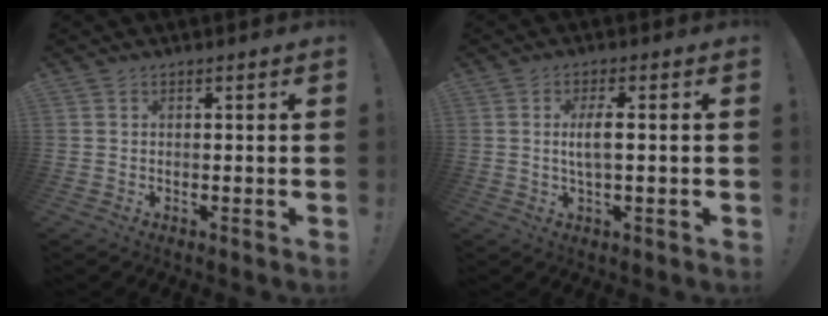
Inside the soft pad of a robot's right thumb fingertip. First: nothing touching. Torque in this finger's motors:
{"motor_torque": [-0.27, 0.39, 0.50, -0.29, 0.23]}